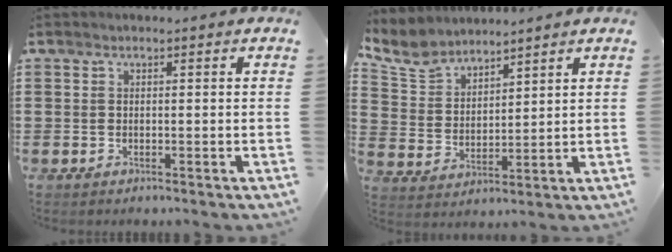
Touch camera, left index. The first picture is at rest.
{"total": 5.9, "force": [5.4, 2.1, 1.3], "torque": [-0.053, -0.020, 0.099]}